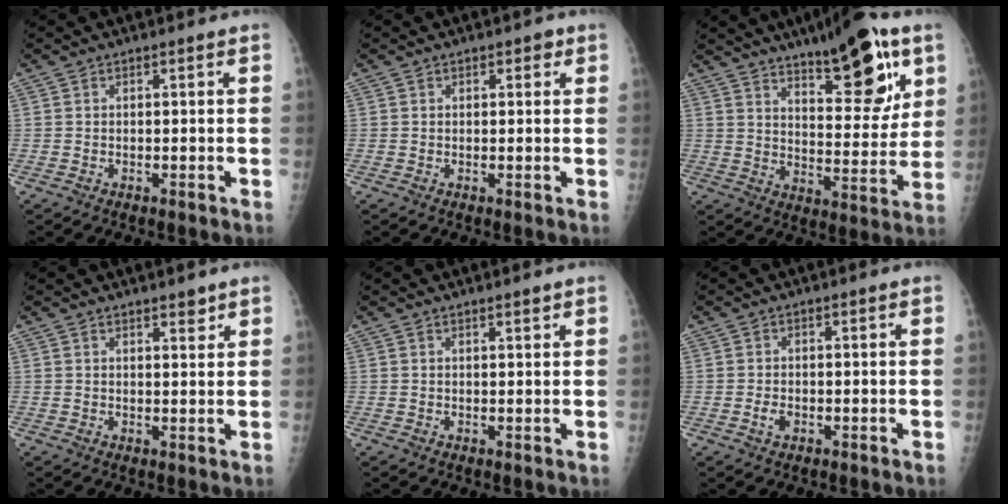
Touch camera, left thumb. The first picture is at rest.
{"total": 1.7, "force": [0.8, 1.2, 0.9], "torque": [0.004, -0.001, 0.006]}
{"total": 18.7, "force": [10.6, 6.4, 14.0], "torque": [-0.162, -0.050, 0.161]}
{"total": 2.4, "force": [1.8, 0.8, 1.3], "torque": [-0.010, -0.012, 0.026]}
{"total": 1.2, "force": [0.9, 0.3, 0.7], "torque": [-0.008, -0.006, 0.015]}
{"total": 1.7, "force": [-0.5, 1.1, 1.1], "torque": [-0.020, 0.001, -0.010]}